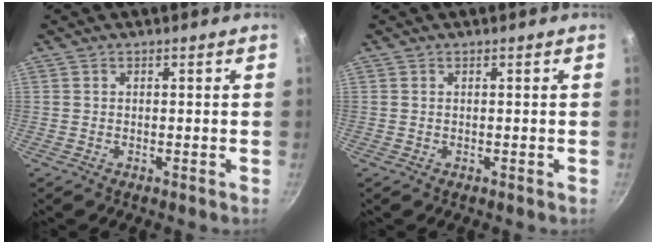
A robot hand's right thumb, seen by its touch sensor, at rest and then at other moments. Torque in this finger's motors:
{"motor_torque": [0.18, 0.07, 0.08, -0.29, 0.03]}